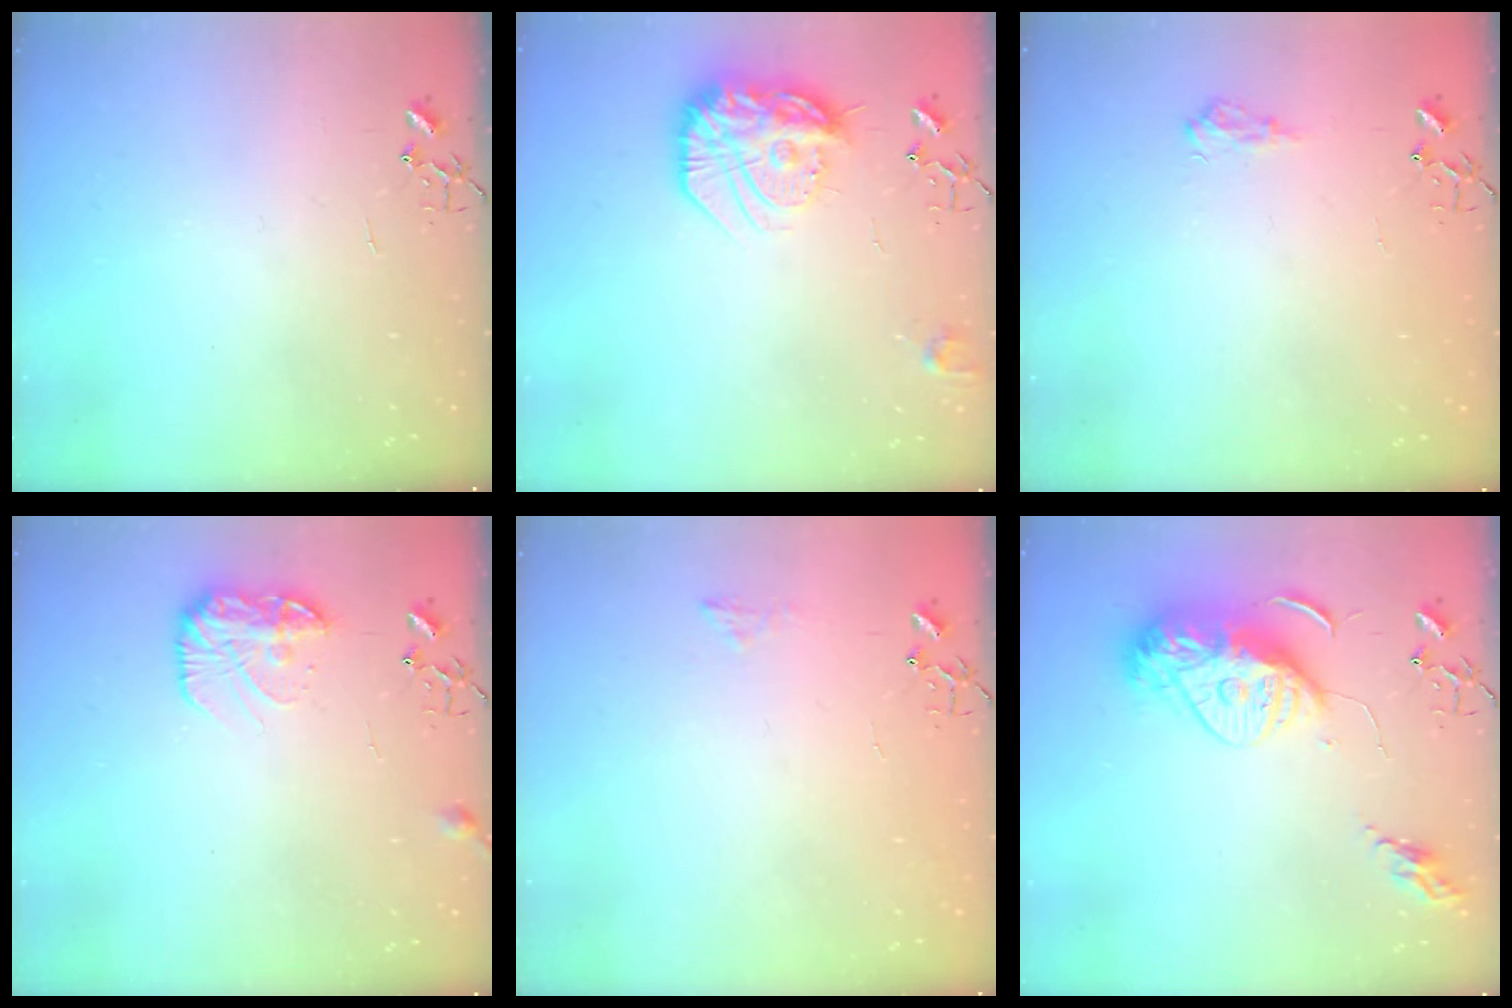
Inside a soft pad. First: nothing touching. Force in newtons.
{"total": 19.0, "press": 18.9, "slide": 1.4}
{"total": 7.4, "press": 7.4, "slide": 0.9}
{"total": 11.5, "press": 11.4, "slide": 0.6}
{"total": 5.9, "press": 5.9, "slide": 0.8}
{"total": 15.7, "press": 15.6, "slide": 1.4}